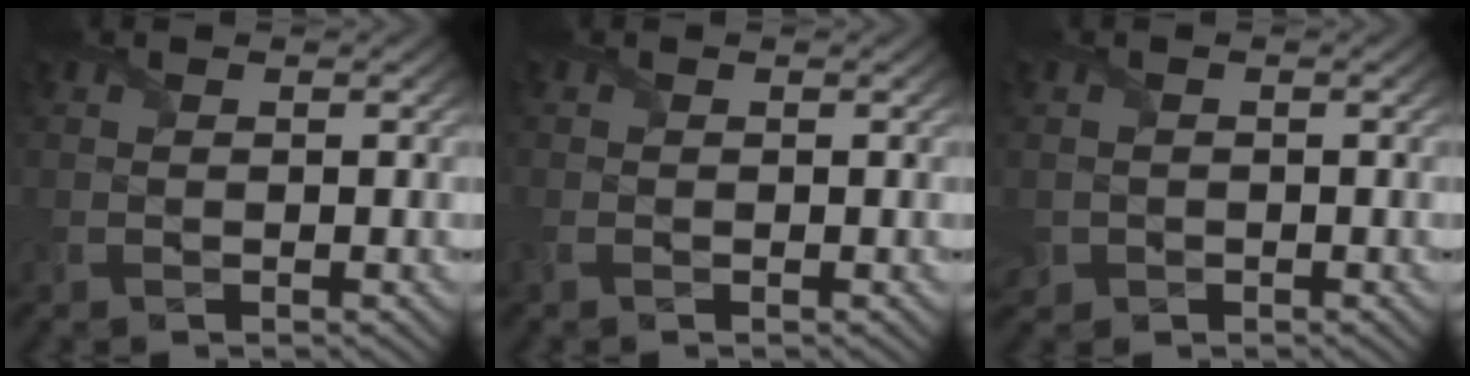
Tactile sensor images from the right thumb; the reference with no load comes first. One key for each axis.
{"total": 1.1, "fx": -0.8, "fy": 0.6, "fz": 0.5, "tx": -0.018, "ty": -0.008, "tz": -0.019}
{"total": 1.8, "fx": -0.8, "fy": 1.5, "fz": 0.3, "tx": -0.012, "ty": -0.013, "tz": -0.019}